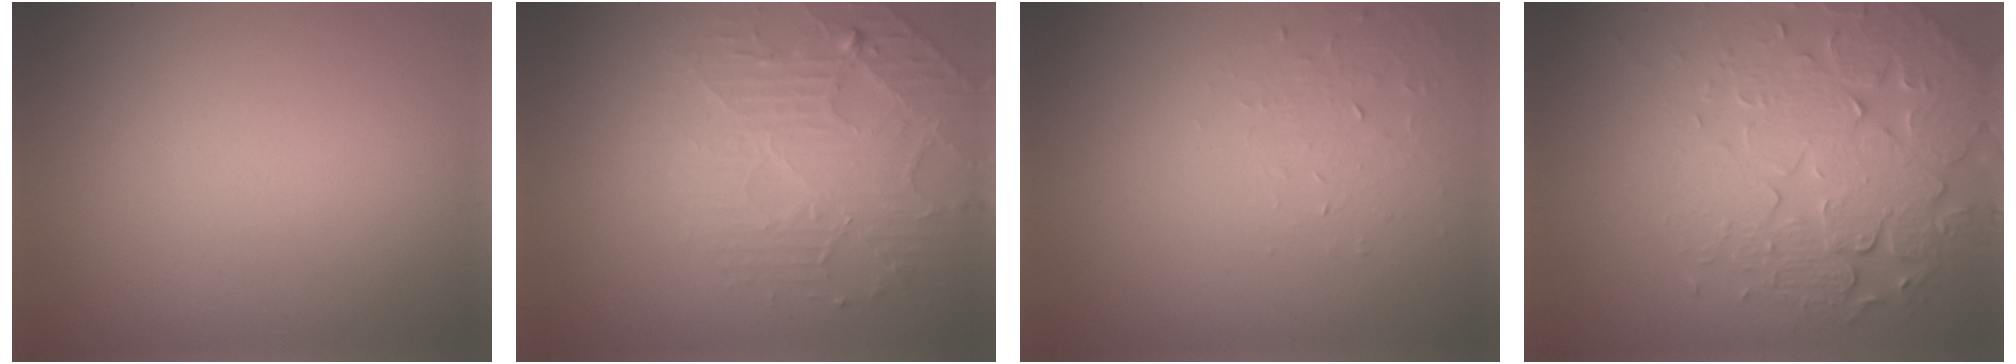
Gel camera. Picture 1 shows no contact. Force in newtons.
{"total": 4.6, "press": 3.5, "slide": 3.0}
{"total": 1.3, "press": 0.6, "slide": 1.2}
{"total": 7.4, "press": 5.4, "slide": 5.1}